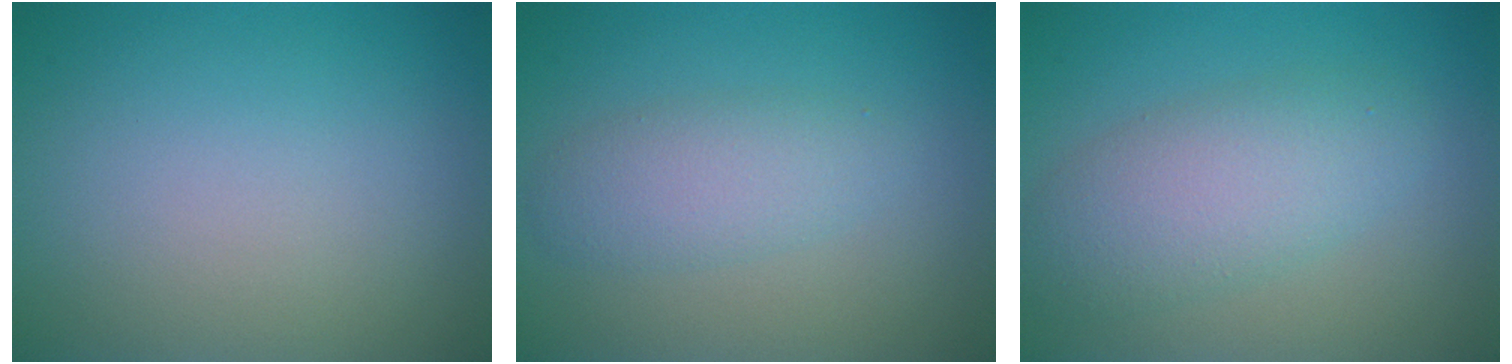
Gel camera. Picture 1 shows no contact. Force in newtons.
{"total": 2.9, "press": 2.9, "slide": 0.1}
{"total": 4.9, "press": 4.9, "slide": 0.2}